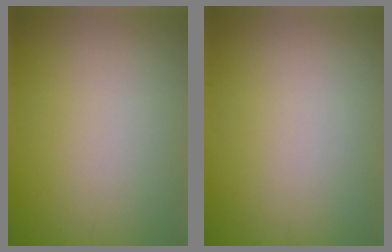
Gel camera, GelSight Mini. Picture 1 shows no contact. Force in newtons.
{"total": 0.0}